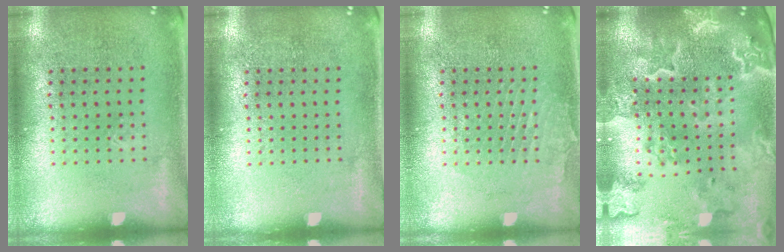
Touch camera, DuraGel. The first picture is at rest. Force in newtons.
{"total": 0.0}
{"total": 1.2, "press": 1.2, "slide": 0.1}
{"total": 4.0, "press": 3.4, "slide": 2.2}